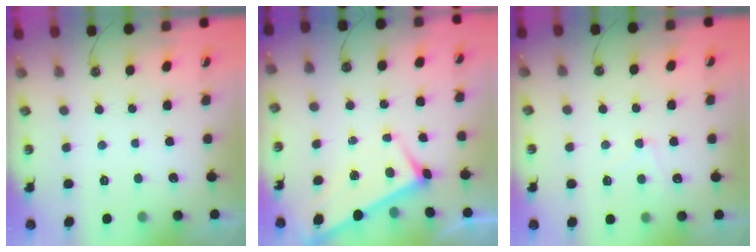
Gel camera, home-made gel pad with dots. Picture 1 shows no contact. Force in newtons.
{"total": 2.6, "press": 2.6, "slide": 0.4}
{"total": 1.0, "press": 0.9, "slide": 0.5}